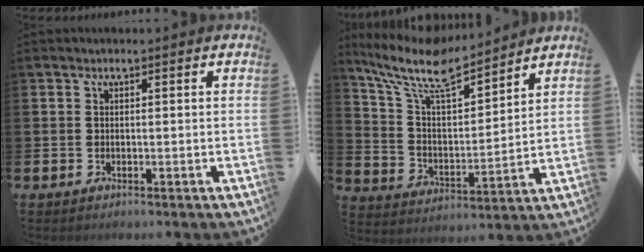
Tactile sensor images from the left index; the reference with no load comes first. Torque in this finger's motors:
{"motor_torque": [1.07, -1.07, 0.29, 0.21]}